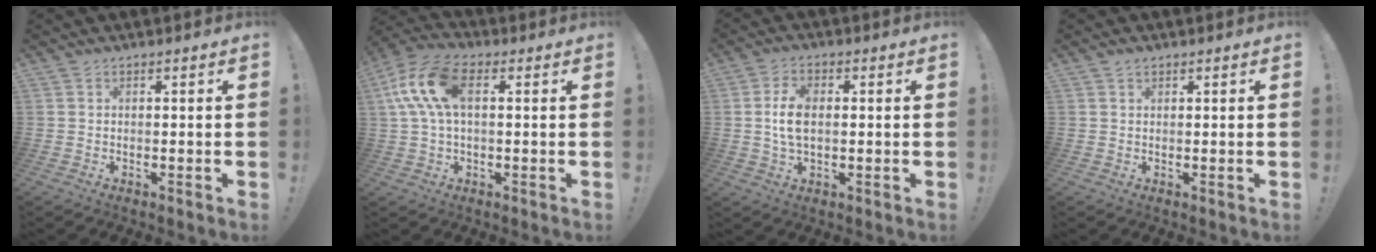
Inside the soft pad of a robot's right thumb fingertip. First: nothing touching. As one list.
[{"total": 13.5, "force": [2.9, 7.4, 10.9], "torque": [-0.230, 0.009, 0.057]}, {"total": 7.3, "force": [0.4, 4.3, 5.8], "torque": [-0.111, 0.000, 0.005]}, {"total": 0.9, "force": [0.7, 0.4, 0.4], "torque": [-0.006, -0.002, 0.013]}]